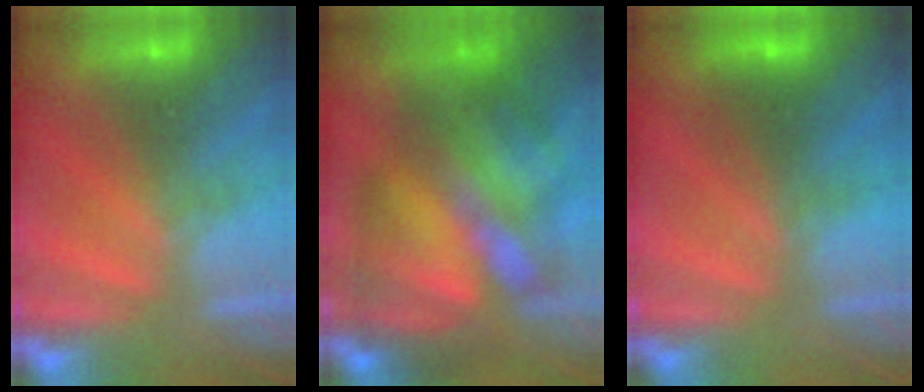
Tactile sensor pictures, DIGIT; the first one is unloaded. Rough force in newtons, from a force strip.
{"total": 7.1}
{"total": 2.7}